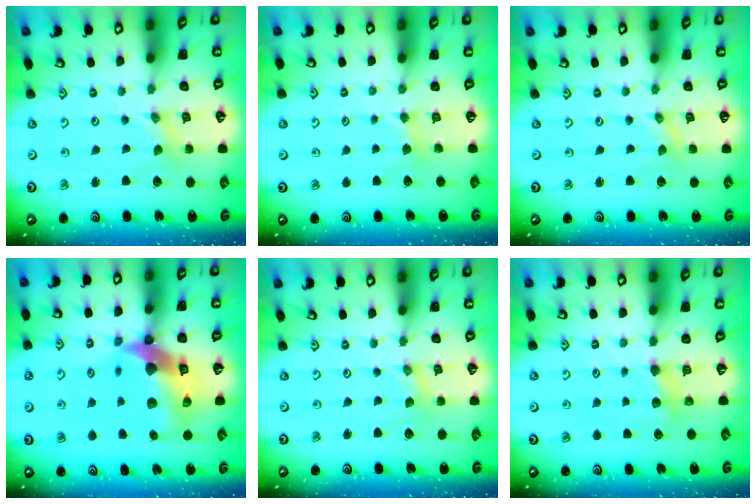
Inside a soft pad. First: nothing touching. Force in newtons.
{"total": 2.4, "press": 2.4, "slide": 0.3}
{"total": 0.0}
{"total": 14.7, "press": 14.5, "slide": 2.3}
{"total": 0.0}
{"total": 4.3, "press": 4.2, "slide": 0.5}